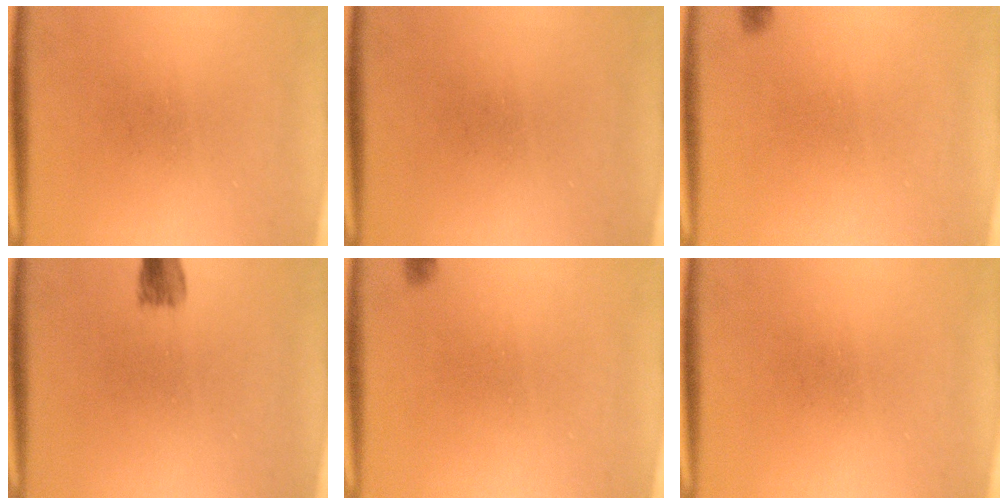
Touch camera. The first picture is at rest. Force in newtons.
{"total": 0.0}
{"total": 0.7}
{"total": 2.5}
{"total": 0.7}
{"total": 0.0}